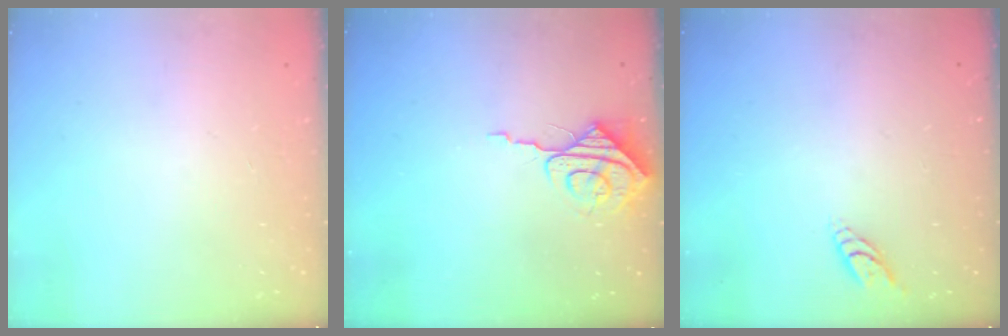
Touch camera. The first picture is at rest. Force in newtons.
{"total": 7.9, "press": 7.9, "slide": 0.8}
{"total": 4.9, "press": 4.8, "slide": 0.6}